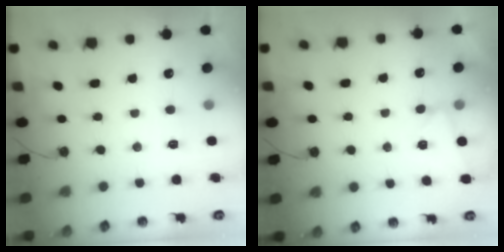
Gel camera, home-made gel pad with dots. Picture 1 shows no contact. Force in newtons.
{"total": 3.4, "press": 3.1, "slide": 1.6}